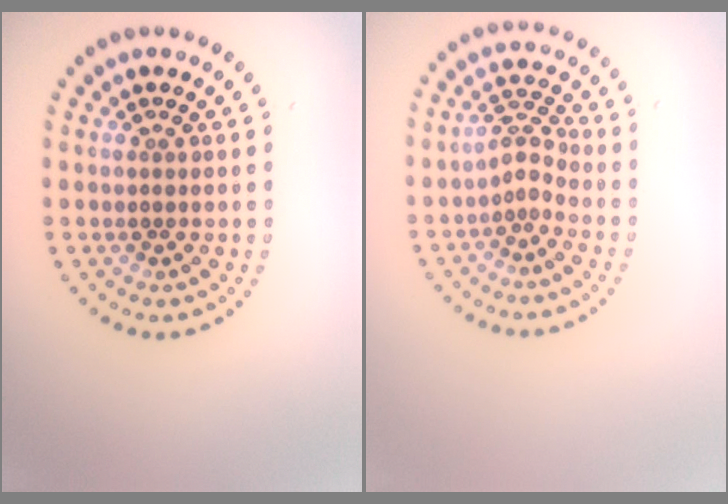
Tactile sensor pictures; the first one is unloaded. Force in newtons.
{"total": 2.1, "press": 1.5, "slide": 1.4}